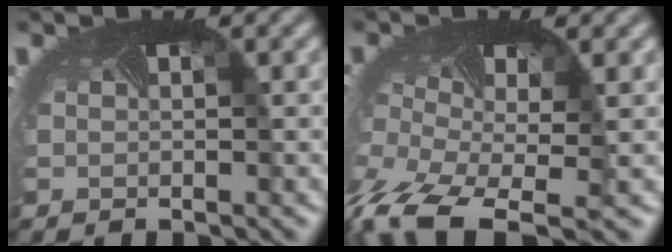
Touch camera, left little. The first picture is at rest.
{"total": 10.1, "force": [-6.7, 4.5, 6.0], "torque": [-0.171, -0.057, -0.117]}